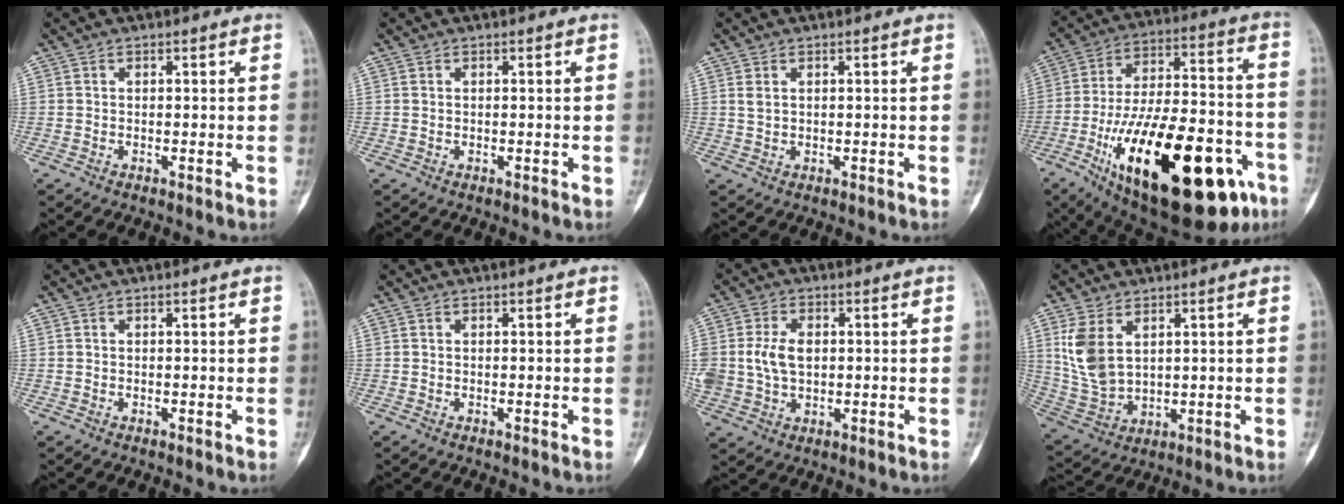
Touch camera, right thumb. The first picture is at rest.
{"total": 0.0}
{"total": 1.4, "force": [0.7, 0.7, 1.0], "torque": [-0.022, 0.002, 0.020]}
{"total": 34.3, "force": [-14.2, 13.5, 28.2], "torque": [-0.425, 0.042, -0.211]}
{"total": 0.0}
{"total": 0.0}
{"total": 8.2, "force": [0.7, 5.7, 5.8], "torque": [-0.112, 0.004, 0.021]}
{"total": 9.5, "force": [3.5, 5.8, 6.7], "torque": [-0.135, -0.014, 0.088]}